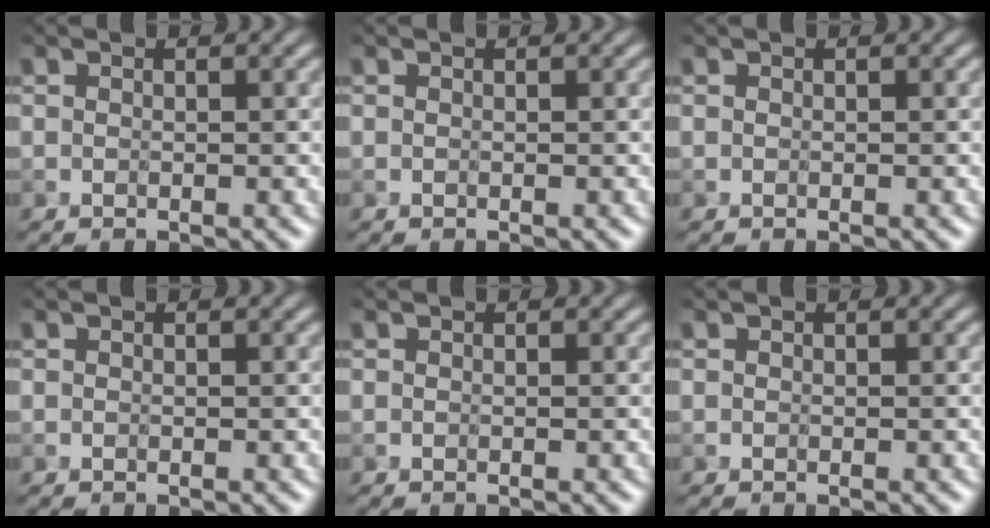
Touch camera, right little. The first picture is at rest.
{"total": 0.0}
{"total": 0.0}
{"total": 0.0}
{"total": 0.0}
{"total": 0.0}